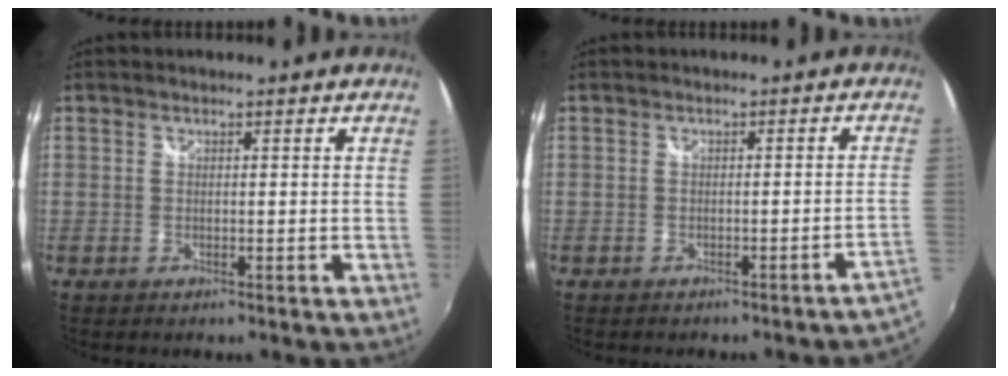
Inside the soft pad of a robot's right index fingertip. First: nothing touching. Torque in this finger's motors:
{"motor_torque": [-0.20, -0.03, -0.01, 0.01]}